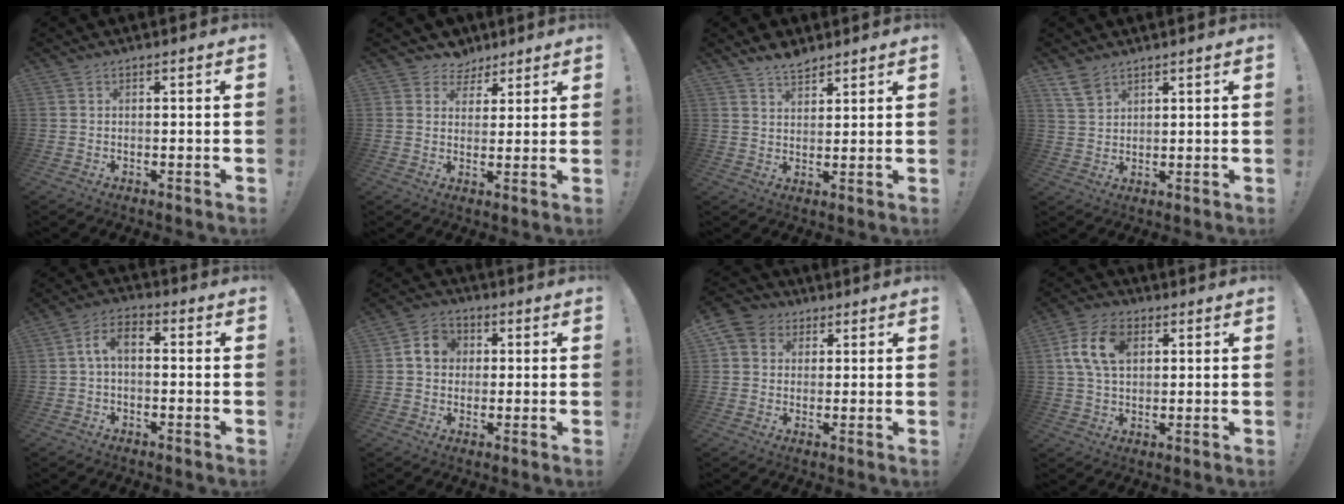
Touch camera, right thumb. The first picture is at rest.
{"total": 6.0, "force": [3.7, 4.6, 0.3], "torque": [0.003, -0.028, 0.073]}
{"total": 5.4, "force": [4.6, 2.0, 1.9], "torque": [-0.028, -0.028, 0.085]}
{"total": 4.9, "force": [3.7, 2.7, 1.7], "torque": [-0.029, -0.019, 0.071]}
{"total": 5.8, "force": [0.0, 2.9, 4.9], "torque": [-0.095, 0.007, 0.001]}
{"total": 7.6, "force": [1.2, 6.6, 3.5], "torque": [-0.054, 0.012, 0.028]}
{"total": 6.2, "force": [2.1, 5.5, 1.9], "torque": [-0.037, -0.001, 0.046]}
{"total": 12.1, "force": [3.3, 7.9, 8.6], "torque": [-0.163, 0.013, 0.066]}